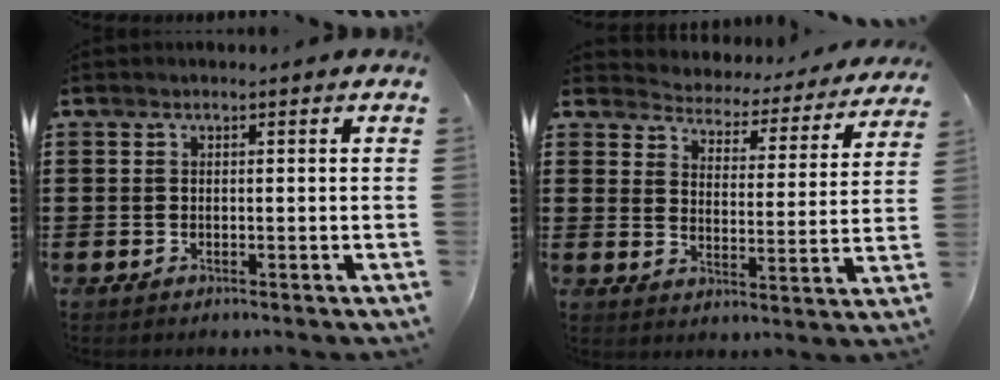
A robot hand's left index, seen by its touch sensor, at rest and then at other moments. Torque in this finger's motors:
{"motor_torque": [2.14, 0.00, 0.09, -0.07]}